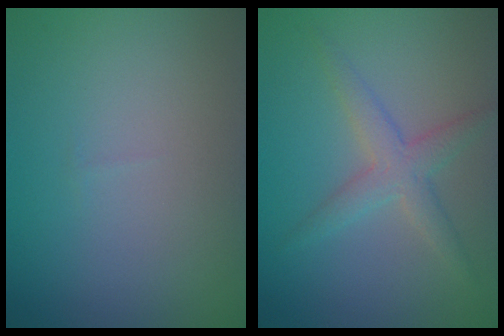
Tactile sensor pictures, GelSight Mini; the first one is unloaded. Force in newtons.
{"total": 2.8, "press": 2.8, "slide": 0.0}